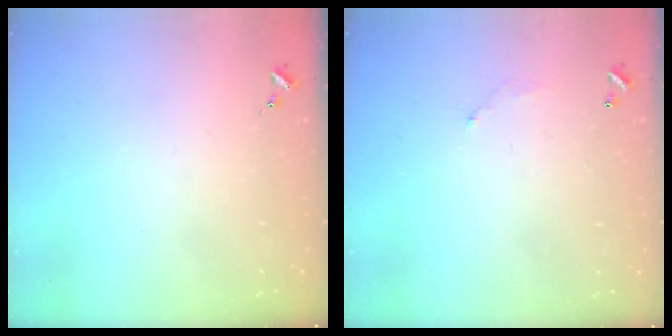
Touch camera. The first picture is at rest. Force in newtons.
{"total": 5.2, "press": 5.2, "slide": 0.3}